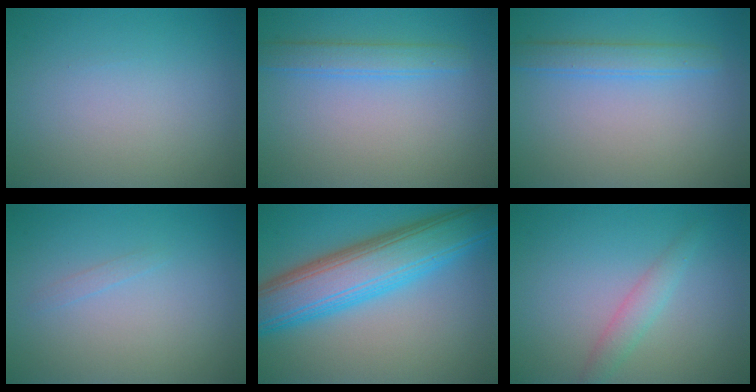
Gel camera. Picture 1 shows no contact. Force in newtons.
{"total": 2.3, "press": 2.3, "slide": 0.2}
{"total": 2.3, "press": 2.3, "slide": 0.2}
{"total": 0.5, "press": 0.5, "slide": 0.1}
{"total": 9.5, "press": 9.5, "slide": 0.2}
{"total": 1.9, "press": 1.9, "slide": 0.1}